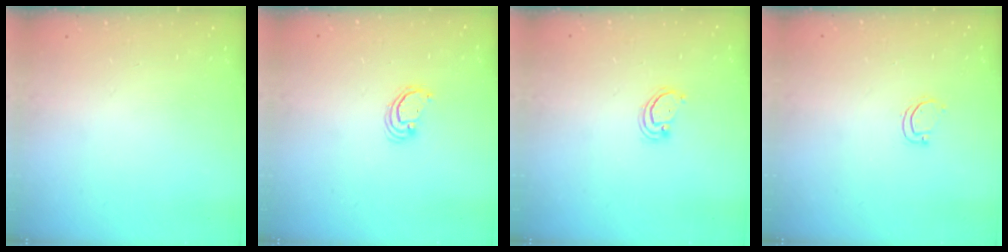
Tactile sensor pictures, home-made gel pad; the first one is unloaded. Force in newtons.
{"total": 2.4, "press": 2.4, "slide": 0.3}
{"total": 2.6, "press": 2.6, "slide": 0.3}
{"total": 3.0, "press": 3.0, "slide": 0.2}